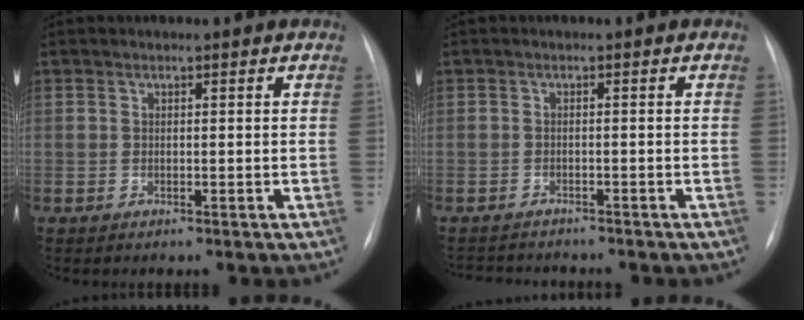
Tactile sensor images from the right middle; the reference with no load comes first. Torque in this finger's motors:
{"motor_torque": [-0.40, -0.34, -0.13, -0.01]}